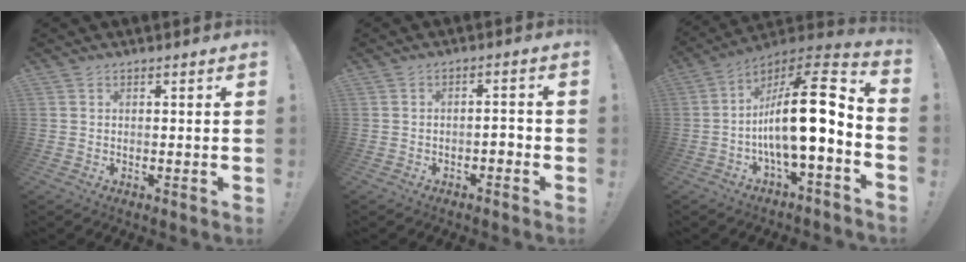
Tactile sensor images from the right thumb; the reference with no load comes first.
{"total": 2.6, "force": [-1.6, 0.9, 1.8], "torque": [-0.030, 0.003, -0.029]}
{"total": 19.2, "force": [-1.8, 5.4, 18.3], "torque": [-0.298, 0.002, -0.035]}